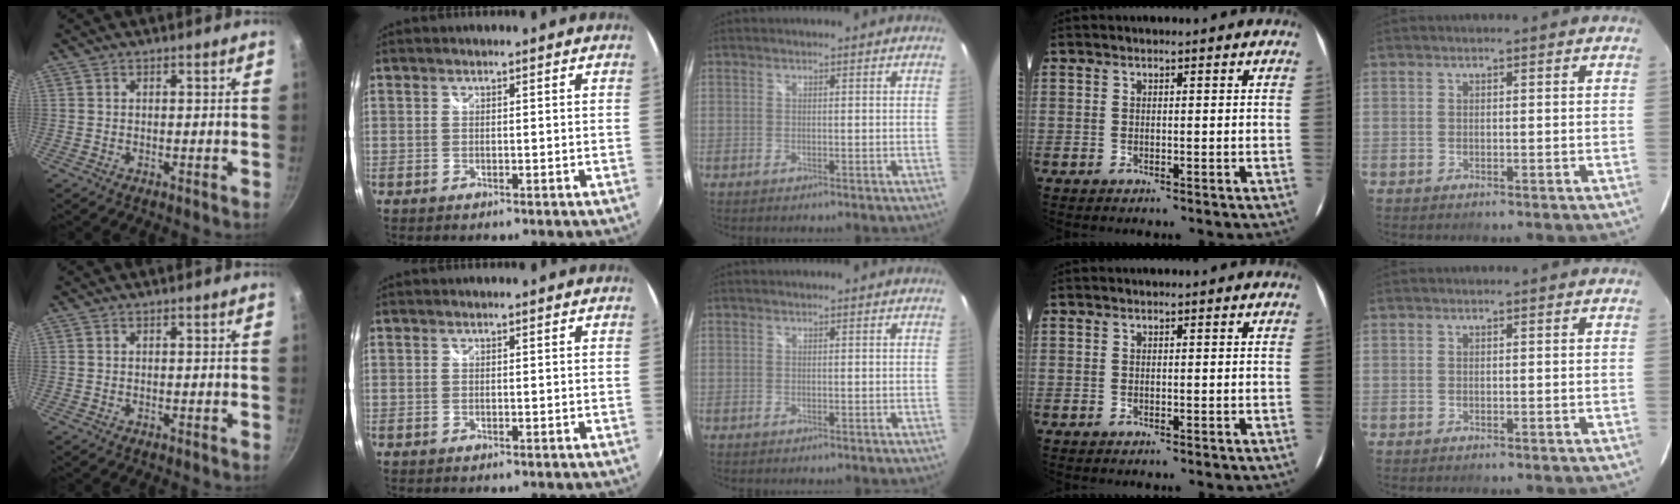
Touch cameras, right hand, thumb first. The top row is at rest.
{}